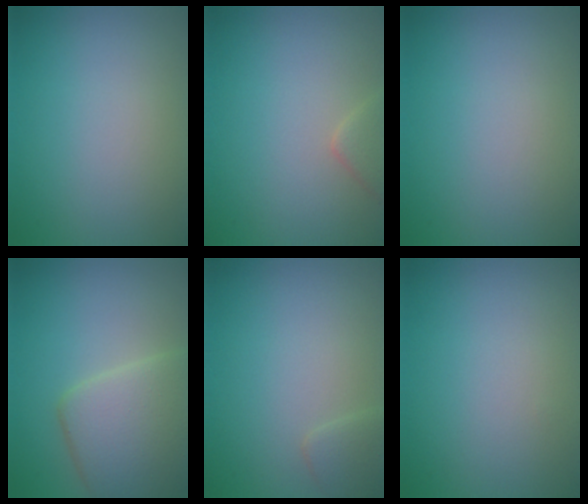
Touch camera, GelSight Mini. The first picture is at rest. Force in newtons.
{"total": 1.6, "press": 1.6, "slide": 0.1}
{"total": 0.0}
{"total": 6.1, "press": 6.1, "slide": 0.2}
{"total": 1.4, "press": 1.4, "slide": 0.1}
{"total": 0.0}